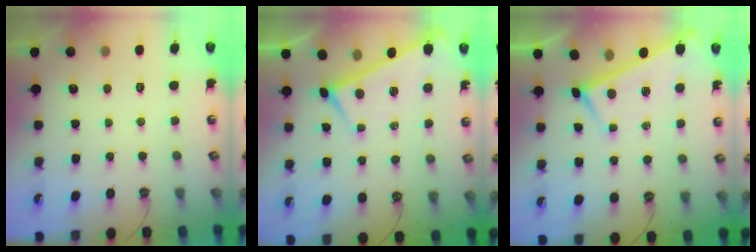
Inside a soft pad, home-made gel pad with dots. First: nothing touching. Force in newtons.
{"total": 0.0}
{"total": 0.0}